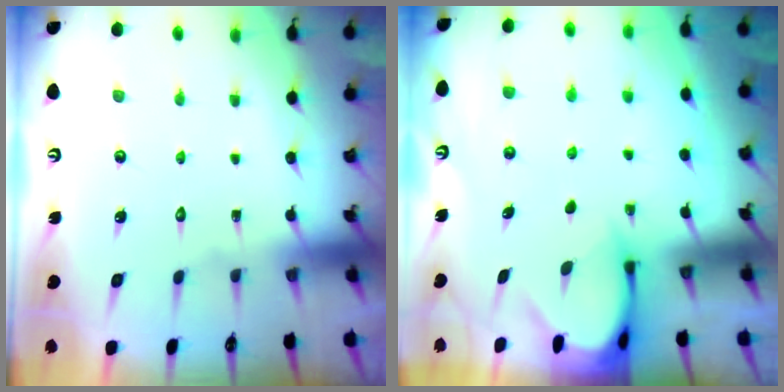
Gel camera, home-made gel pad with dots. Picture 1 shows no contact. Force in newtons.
{"total": 3.3, "press": 3.3, "slide": 0.3}